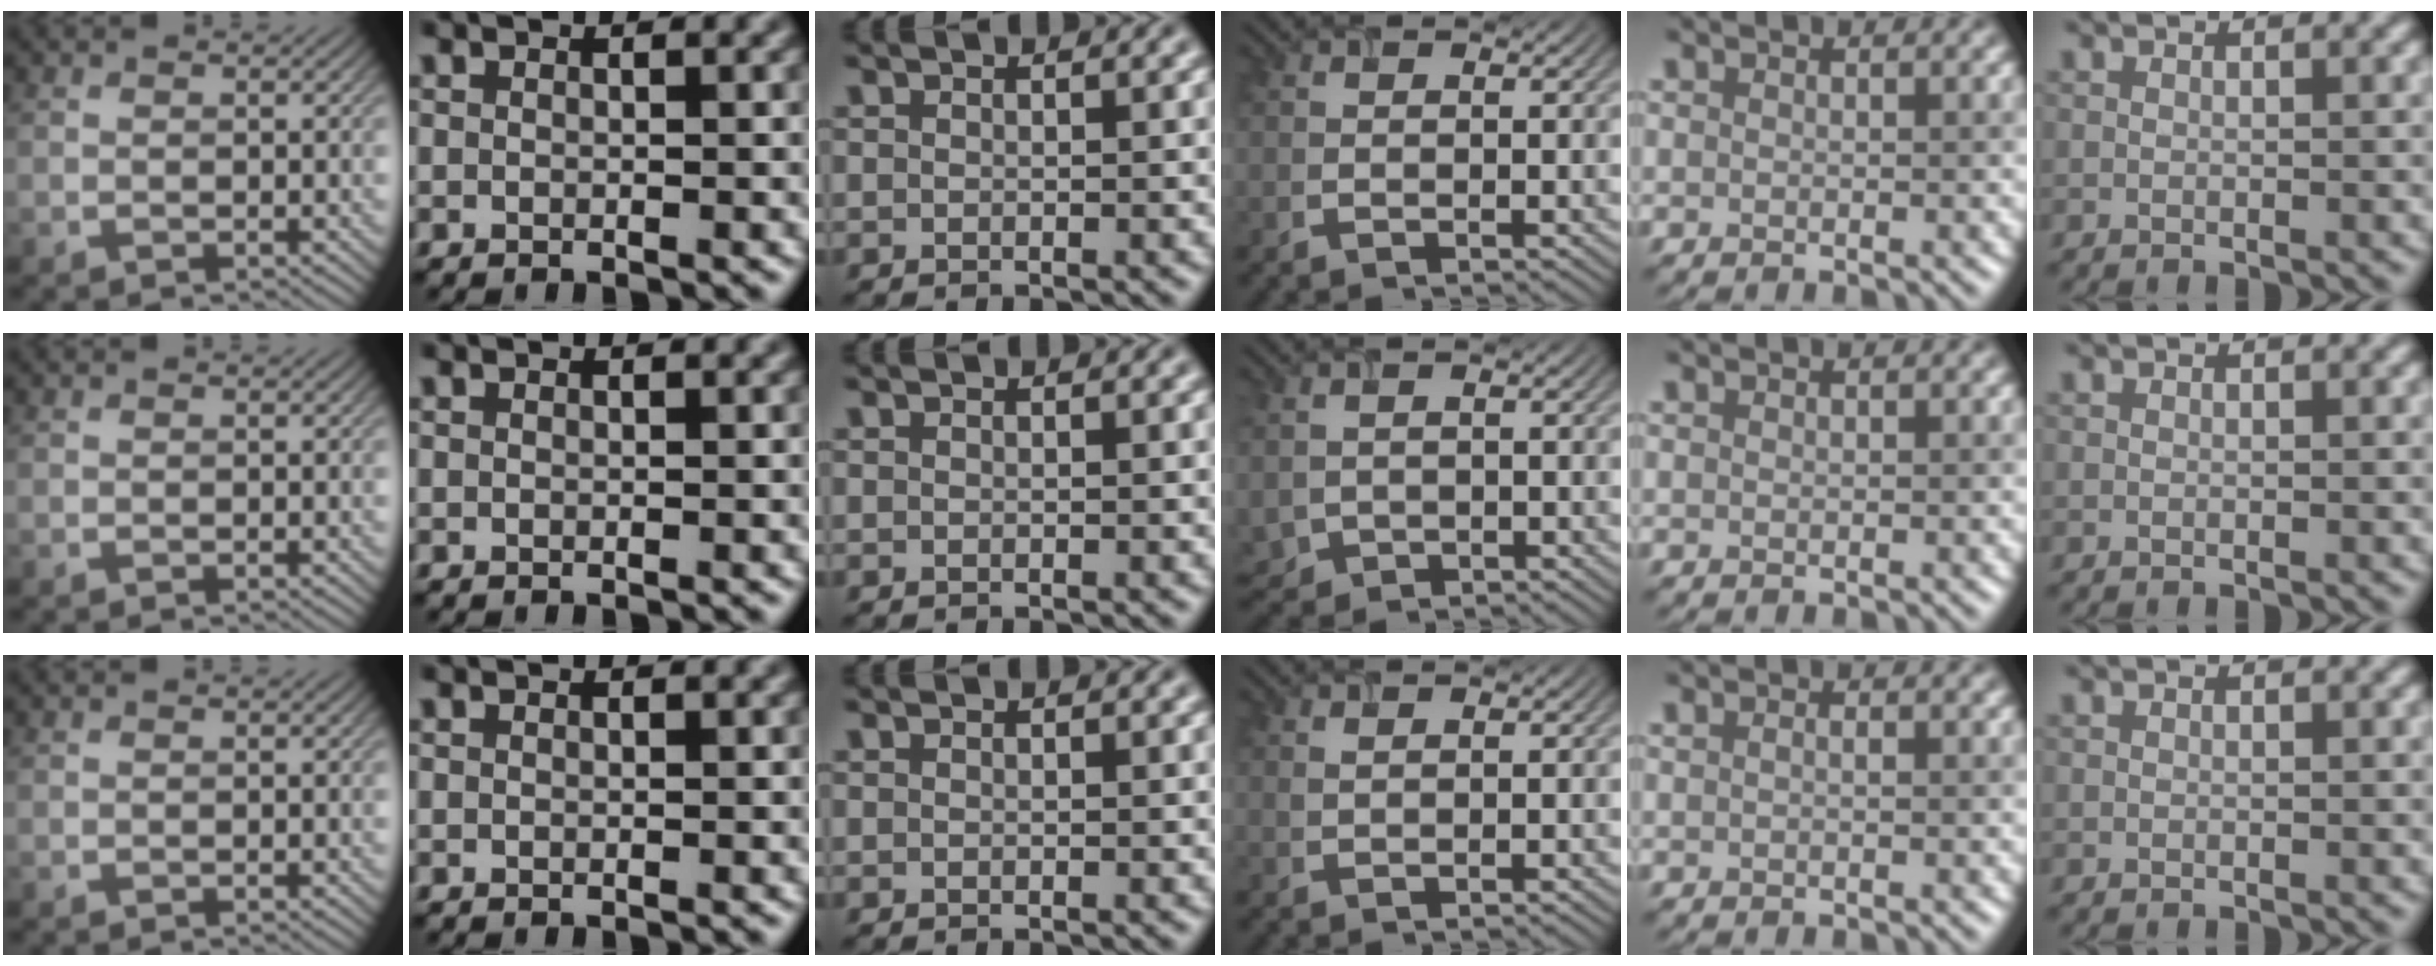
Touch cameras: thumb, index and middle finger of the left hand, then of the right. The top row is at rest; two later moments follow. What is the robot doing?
{"motion": "insert", "object": "airpods case & airpods"}